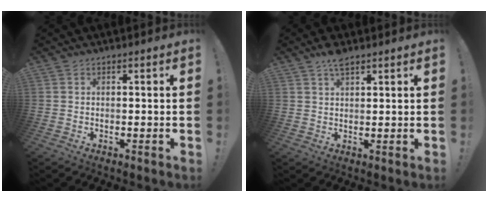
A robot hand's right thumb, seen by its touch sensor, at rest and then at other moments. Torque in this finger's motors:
{"motor_torque": [0.10, 0.08, -0.02, -0.23, 0.12]}